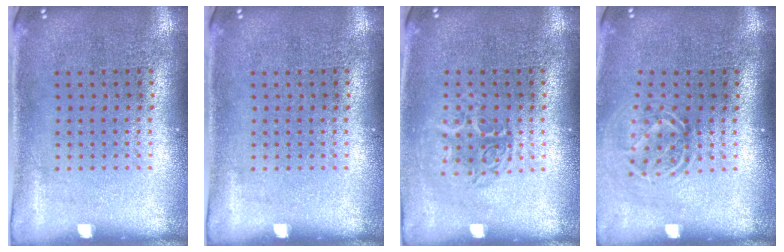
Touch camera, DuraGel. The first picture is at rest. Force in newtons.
{"total": 0.0}
{"total": 1.4, "press": 1.1, "slide": 0.7}
{"total": 1.7, "press": 1.2, "slide": 1.2}